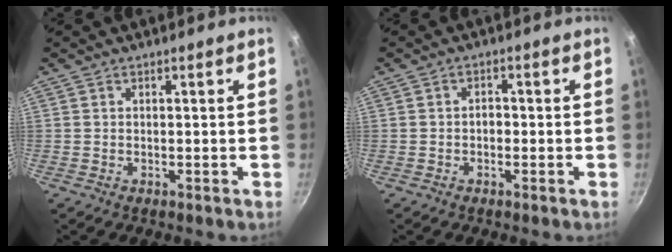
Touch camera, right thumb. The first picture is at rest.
{"total": 1.5, "force": [-0.5, 1.1, 1.0], "torque": [-0.007, 0.008, -0.009]}